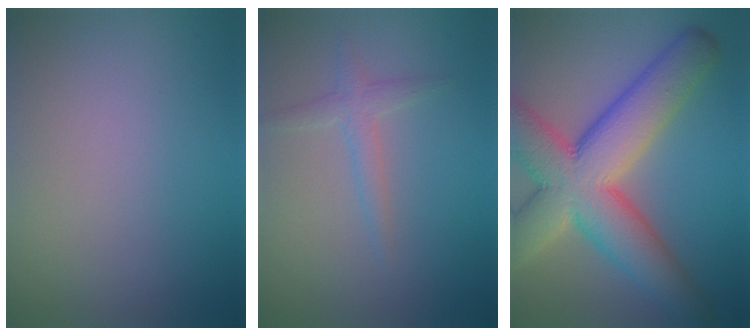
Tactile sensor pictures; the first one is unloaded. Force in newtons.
{"total": 1.7, "press": 1.7, "slide": 0.1}
{"total": 12.2, "press": 12.2, "slide": 0.9}